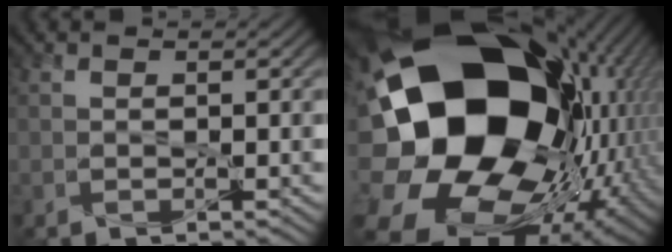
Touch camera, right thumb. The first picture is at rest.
{"total": 24.6, "force": [0.4, 18.1, 16.7], "torque": [-0.361, -0.064, 0.028]}